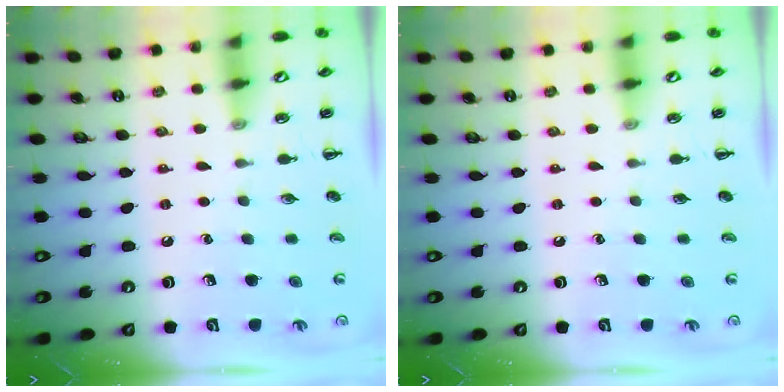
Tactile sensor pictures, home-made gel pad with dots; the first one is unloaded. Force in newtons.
{"total": 0.0}